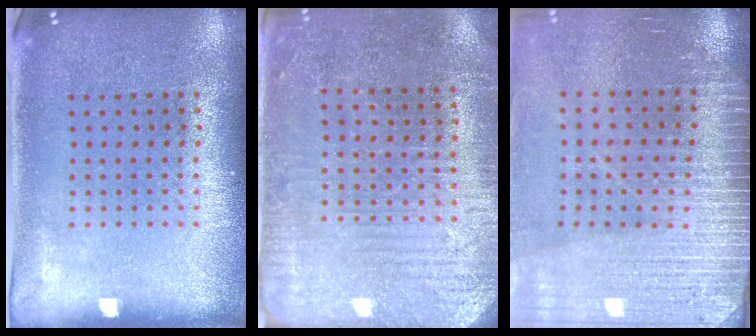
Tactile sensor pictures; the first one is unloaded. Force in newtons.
{"total": 3.0, "press": 2.9, "slide": 0.7}
{"total": 3.6, "press": 3.4, "slide": 1.2}